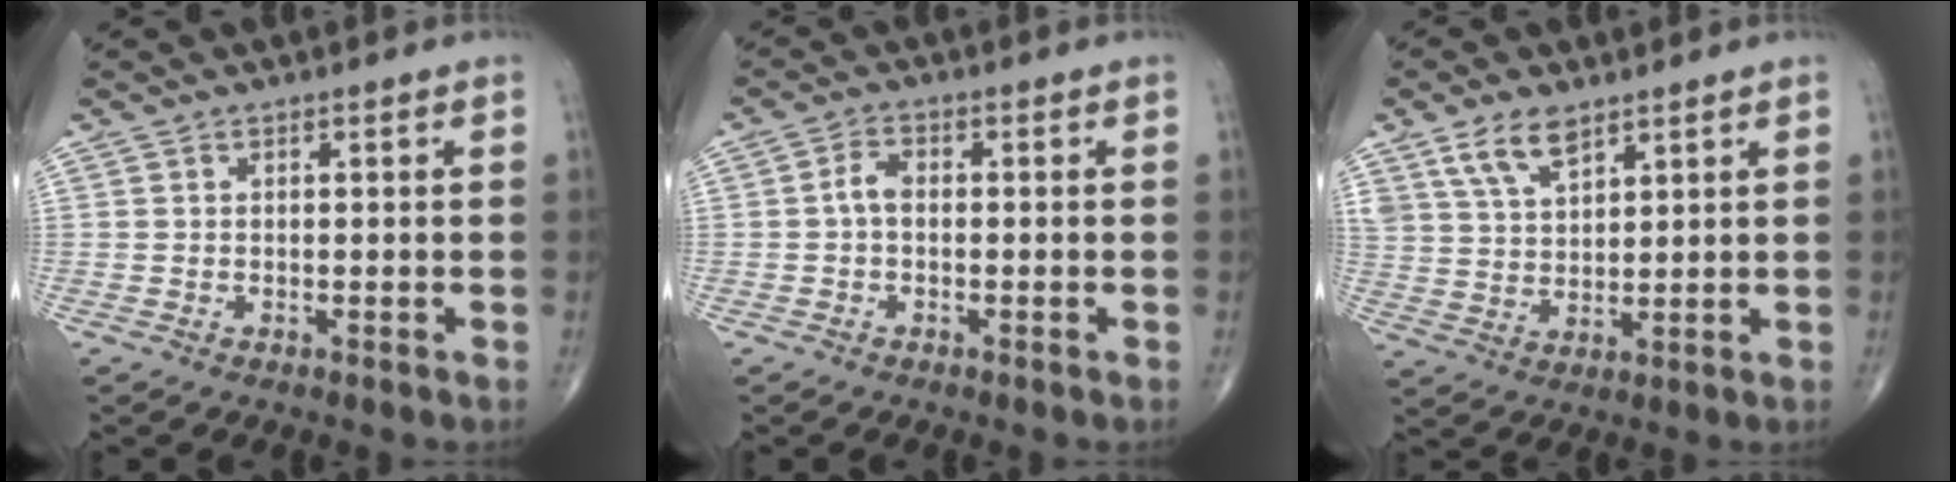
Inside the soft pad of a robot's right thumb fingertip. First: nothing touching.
{"total": 2.6, "force": [-0.3, 1.6, 2.1], "torque": [-0.039, 0.011, -0.013]}
{"total": 7.4, "force": [4.9, 3.5, 4.4], "torque": [-0.072, -0.021, 0.099]}